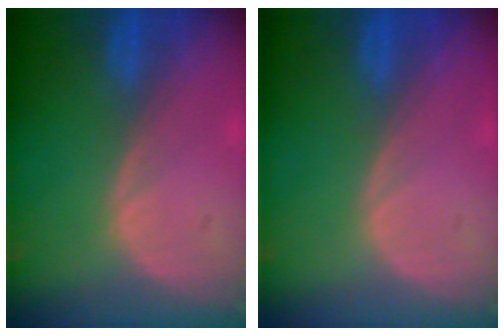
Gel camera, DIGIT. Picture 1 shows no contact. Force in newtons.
{"total": 0.0}